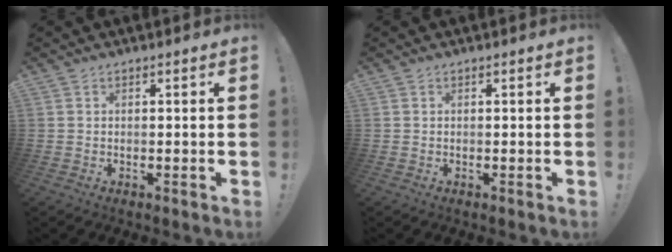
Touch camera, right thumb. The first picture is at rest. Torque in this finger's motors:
{"motor_torque": [0.00, 0.00, 0.00, 0.00, 0.00]}